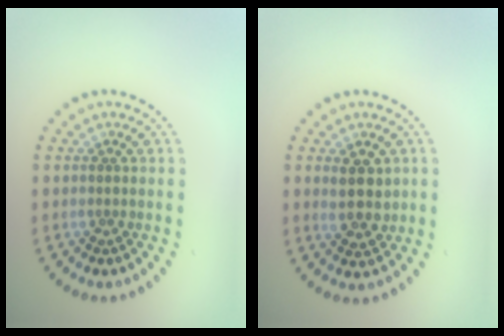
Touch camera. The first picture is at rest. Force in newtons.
{"total": 3.0, "press": 2.9, "slide": 0.8}